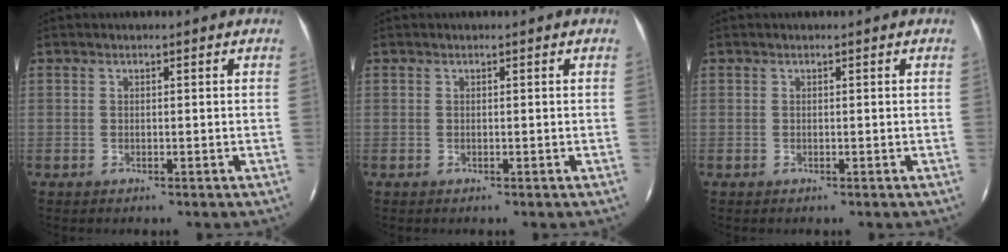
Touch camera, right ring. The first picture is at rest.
{"total": 0.0}
{"total": 0.0}